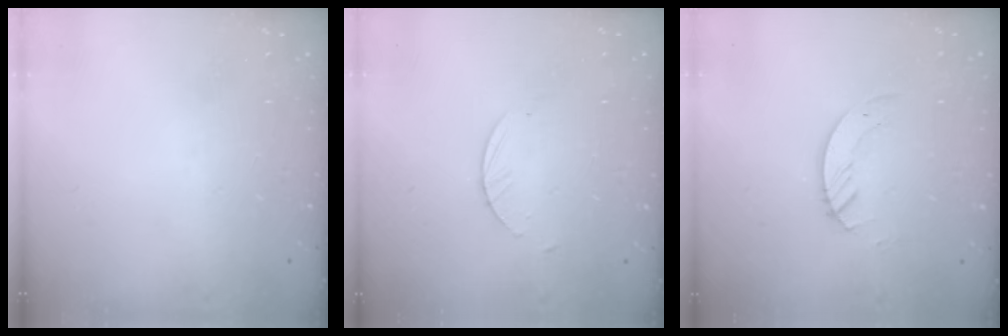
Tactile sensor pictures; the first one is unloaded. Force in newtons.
{"total": 2.1, "press": 2.1, "slide": 0.2}
{"total": 3.0, "press": 3.0, "slide": 0.2}